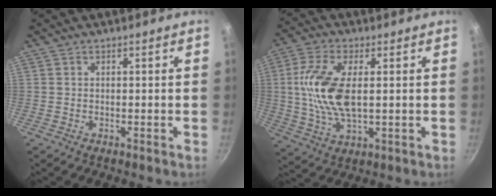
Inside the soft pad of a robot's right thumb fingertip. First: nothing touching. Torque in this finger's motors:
{"motor_torque": [0.98, 1.48, 1.56, 0.36, 0.40]}